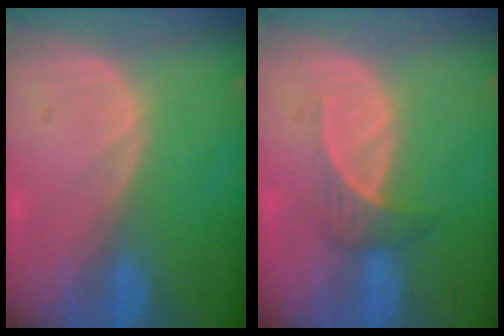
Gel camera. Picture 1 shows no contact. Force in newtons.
{"total": 2.8, "press": 2.7, "slide": 0.9}